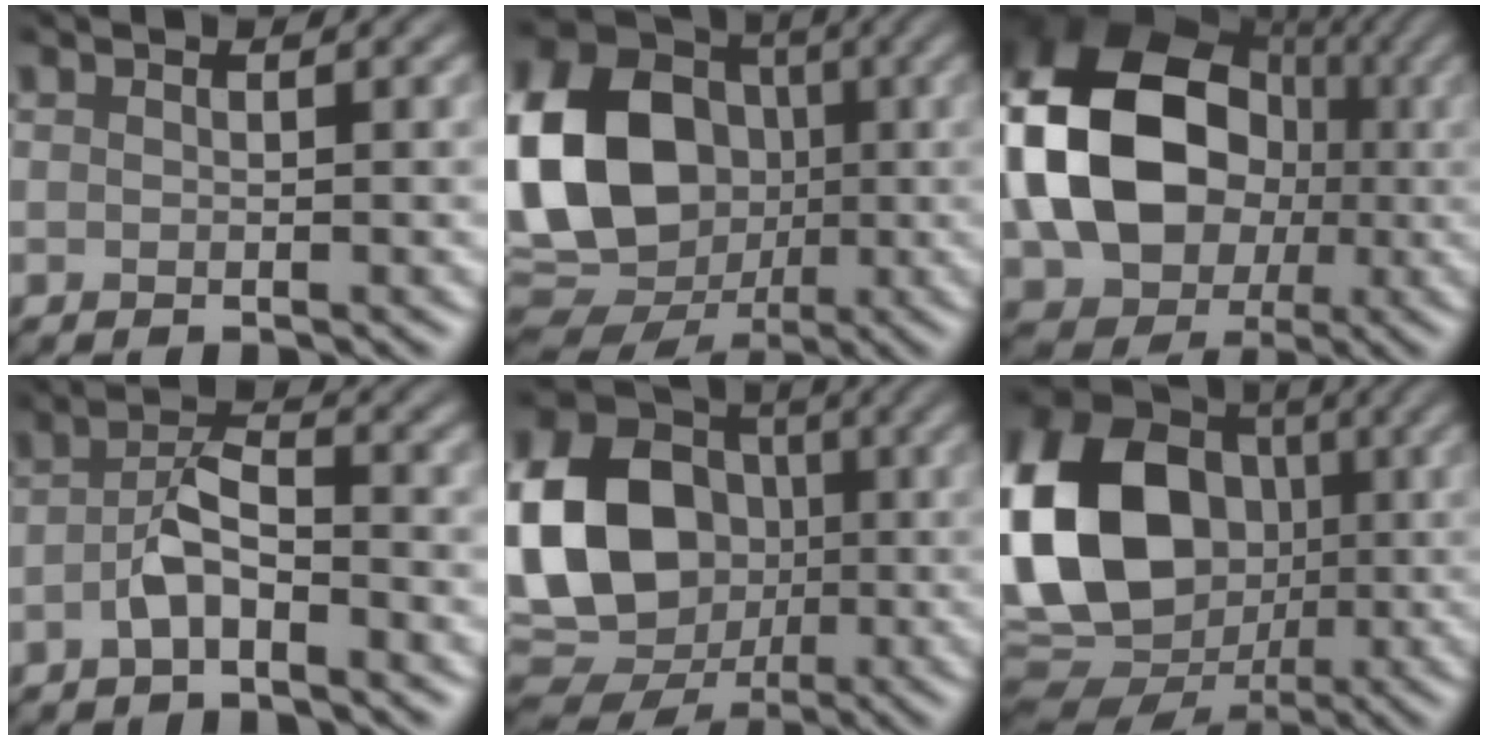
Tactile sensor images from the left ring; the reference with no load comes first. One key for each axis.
{"total": 17.0, "fx": -0.6, "fy": 13.5, "fz": 10.4, "tx": -0.215, "ty": -0.002, "tz": -0.023}
{"total": 14.8, "fx": -0.4, "fy": 11.5, "fz": 9.3, "tx": -0.185, "ty": 0.011, "tz": -0.022}
{"total": 3.1, "fx": -1.5, "fy": 1.1, "fz": 2.5, "tx": -0.049, "ty": 0.009, "tz": -0.035}
{"total": 14.7, "fx": -0.7, "fy": 11.6, "fz": 8.9, "tx": -0.181, "ty": -0.009, "tz": -0.012}
{"total": 17.8, "fx": -0.4, "fy": 13.9, "fz": 11.2, "tx": -0.233, "ty": 0.004, "tz": -0.014}